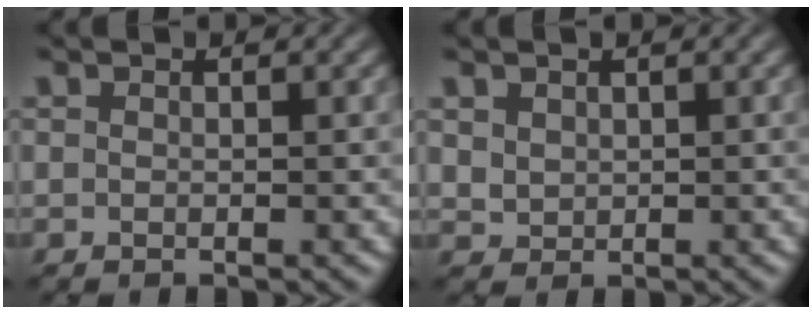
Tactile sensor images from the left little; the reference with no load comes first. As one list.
[{"total": 1.4, "force": [0.6, 1.2, 0.6], "torque": [-0.020, 0.001, 0.022]}]